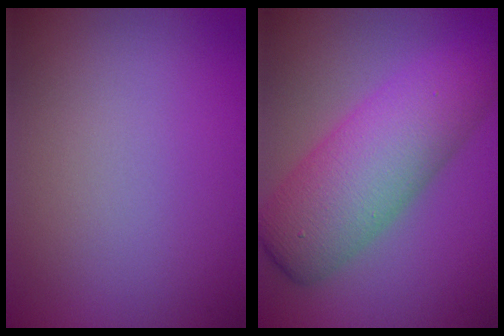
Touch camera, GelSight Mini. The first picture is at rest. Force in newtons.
{"total": 8.6, "press": 8.6, "slide": 0.2}